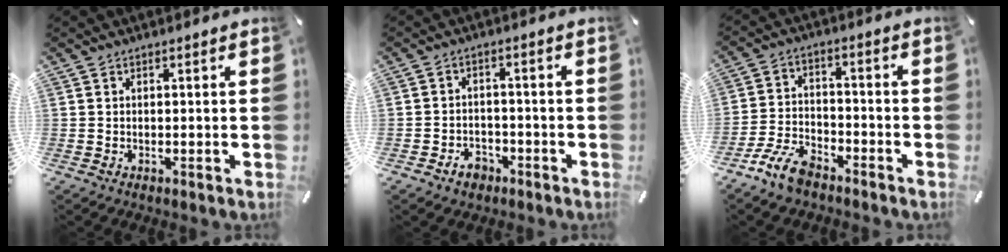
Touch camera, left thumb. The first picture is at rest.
{"total": 4.5, "force": [-2.8, 3.2, 1.5], "torque": [-0.029, 0.013, -0.053]}
{"total": 9.2, "force": [-7.1, 3.9, 4.4], "torque": [-0.096, 0.033, -0.136]}